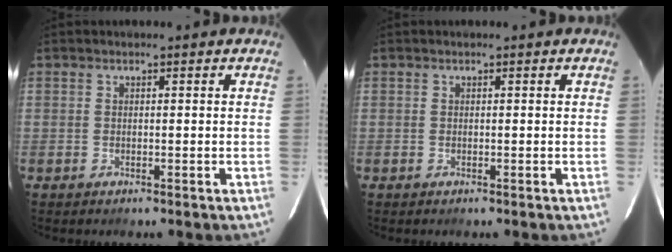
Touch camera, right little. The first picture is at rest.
{"total": 0.0}